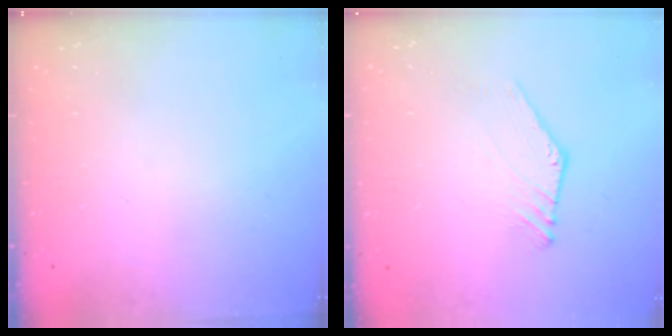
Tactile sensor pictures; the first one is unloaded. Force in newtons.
{"total": 2.1, "press": 2.1, "slide": 0.1}